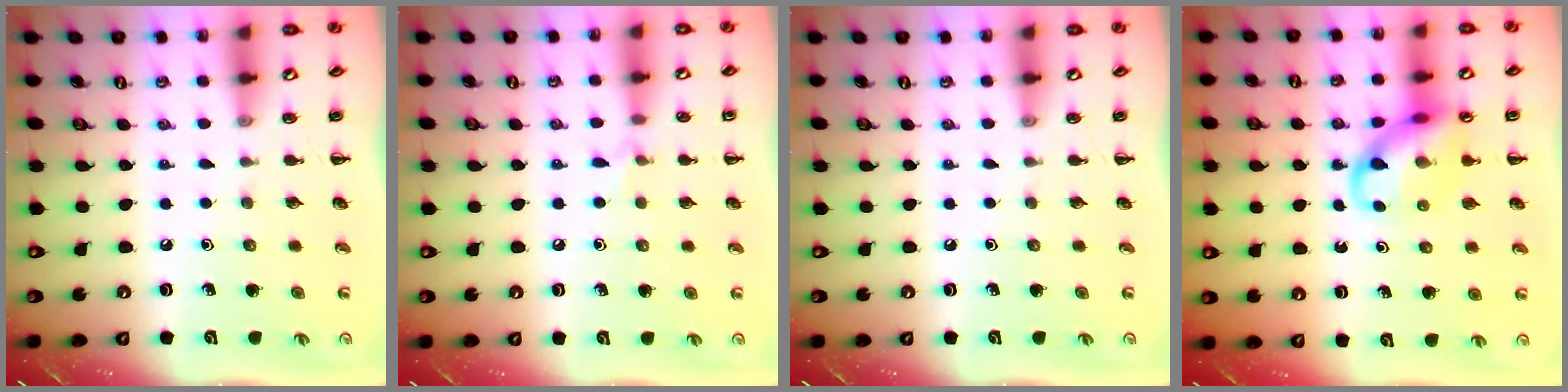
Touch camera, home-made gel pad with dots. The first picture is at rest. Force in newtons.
{"total": 5.2, "press": 5.0, "slide": 1.6}
{"total": 0.0}
{"total": 12.6, "press": 12.5, "slide": 1.9}